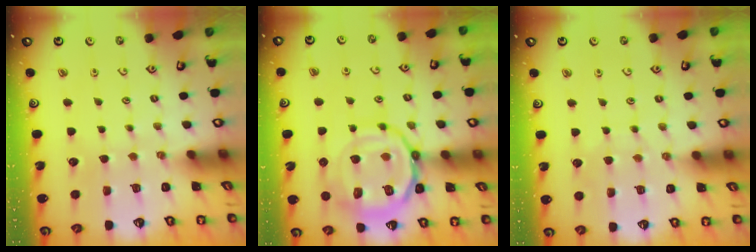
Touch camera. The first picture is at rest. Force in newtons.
{"total": 18.1, "press": 18.0, "slide": 1.8}
{"total": 3.6, "press": 3.6, "slide": 0.4}